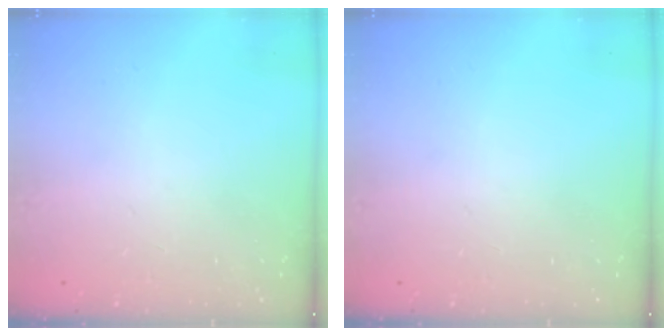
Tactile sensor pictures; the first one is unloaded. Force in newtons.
{"total": 0.0}